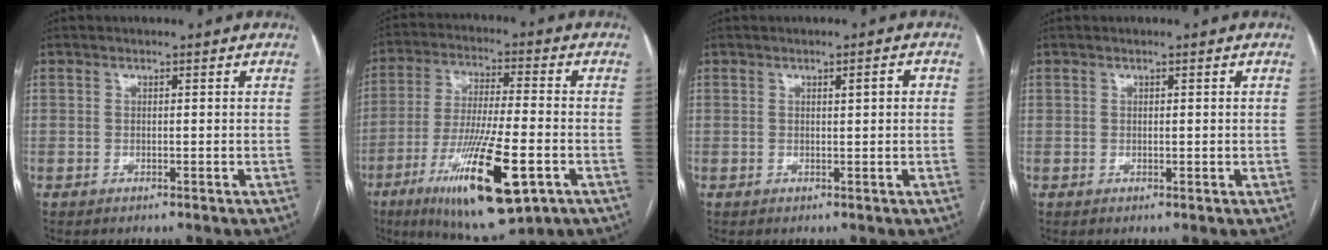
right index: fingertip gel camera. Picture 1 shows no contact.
{"total": 18.1, "force": [-7.7, 3.1, 16.0], "torque": [-0.301, -0.034, -0.122]}
{"total": 1.8, "force": [0.4, 0.2, 1.7], "torque": [-0.025, 0.004, 0.006]}
{"total": 0.6, "force": [0.2, 0.3, 0.5], "torque": [-0.010, -0.001, 0.007]}